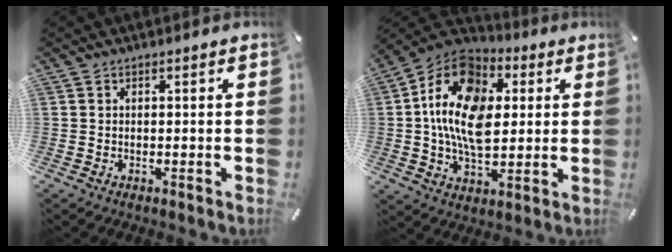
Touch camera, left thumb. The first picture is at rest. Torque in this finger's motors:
{"motor_torque": [2.10, 2.90, 1.62, -1.15, 0.66]}